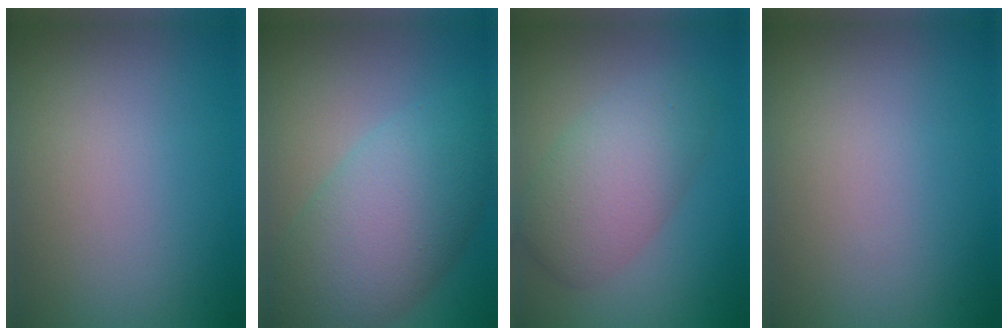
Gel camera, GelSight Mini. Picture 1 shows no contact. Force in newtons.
{"total": 9.1, "press": 9.1, "slide": 0.1}
{"total": 5.2, "press": 5.2, "slide": 0.1}
{"total": 0.0}